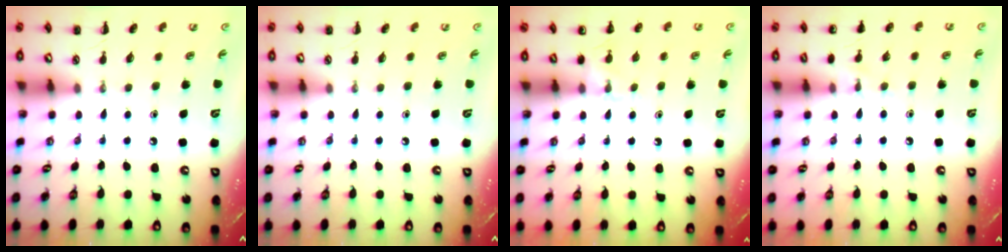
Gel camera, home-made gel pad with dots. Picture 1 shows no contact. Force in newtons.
{"total": 0.0}
{"total": 5.9, "press": 5.6, "slide": 1.8}
{"total": 5.4, "press": 5.2, "slide": 1.7}